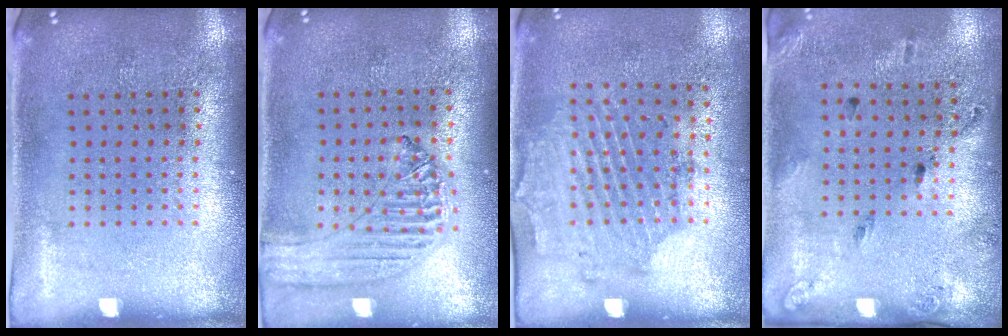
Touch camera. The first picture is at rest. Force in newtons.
{"total": 1.3, "press": 1.3, "slide": 0.2}
{"total": 1.7, "press": 1.2, "slide": 1.1}
{"total": 1.8, "press": 1.1, "slide": 1.5}